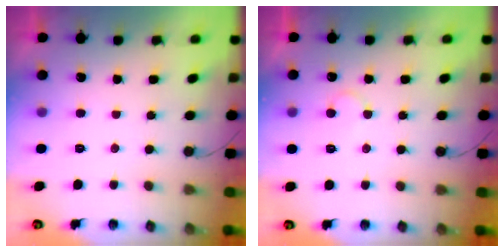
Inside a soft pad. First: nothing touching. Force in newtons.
{"total": 5.0, "press": 5.0, "slide": 0.5}